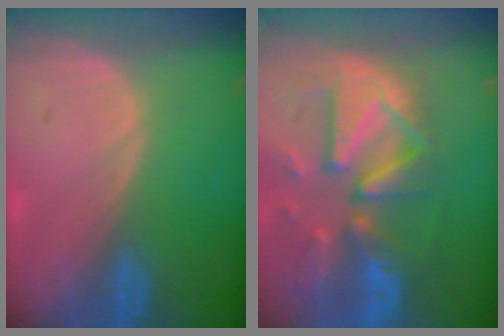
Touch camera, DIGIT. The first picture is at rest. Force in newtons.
{"total": 12.5, "press": 10.8, "slide": 6.2}